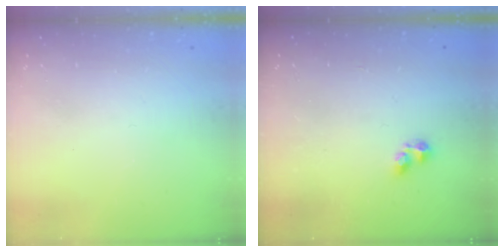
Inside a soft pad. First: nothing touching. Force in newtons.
{"total": 2.8, "press": 2.7, "slide": 0.5}